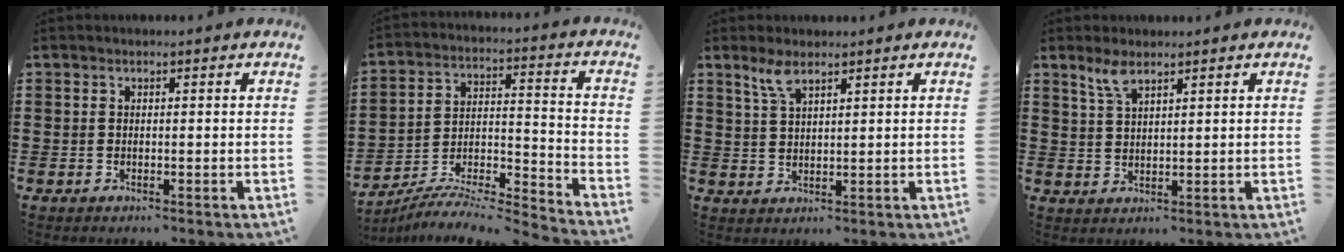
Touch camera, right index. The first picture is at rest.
{"total": 6.0, "force": [-5.7, 0.4, 1.9], "torque": [-0.039, -0.009, -0.119]}
{"total": 3.4, "force": [2.4, 1.0, 2.2], "torque": [-0.051, 0.003, 0.043]}
{"total": 3.3, "force": [2.4, 1.0, 2.1], "torque": [-0.048, 0.003, 0.043]}